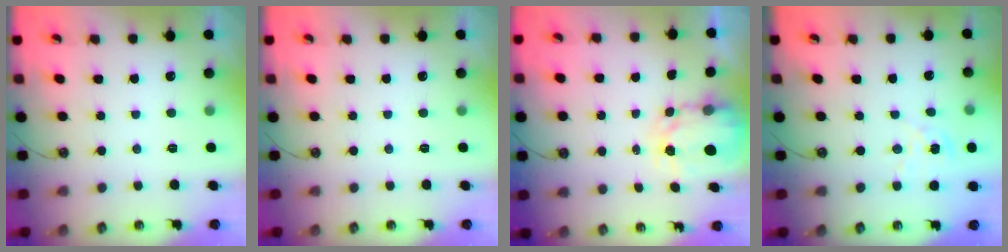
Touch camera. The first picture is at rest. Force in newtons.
{"total": 0.0}
{"total": 3.7, "press": 3.7, "slide": 0.3}
{"total": 2.5, "press": 2.5, "slide": 0.3}